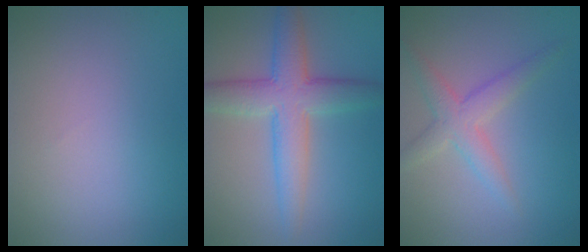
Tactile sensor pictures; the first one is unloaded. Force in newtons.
{"total": 5.9, "press": 5.9, "slide": 0.1}
{"total": 3.1, "press": 3.1, "slide": 0.2}